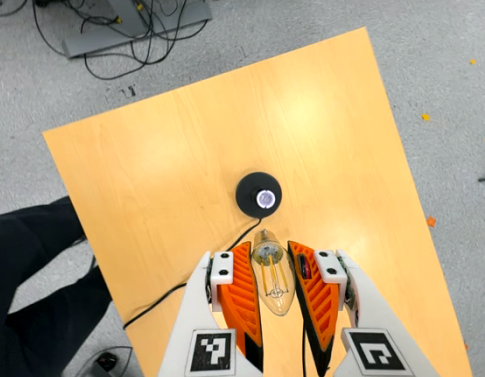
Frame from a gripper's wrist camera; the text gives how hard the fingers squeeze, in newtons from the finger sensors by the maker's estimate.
{"total": 19.7, "left": 21.4, "right": 18.1}